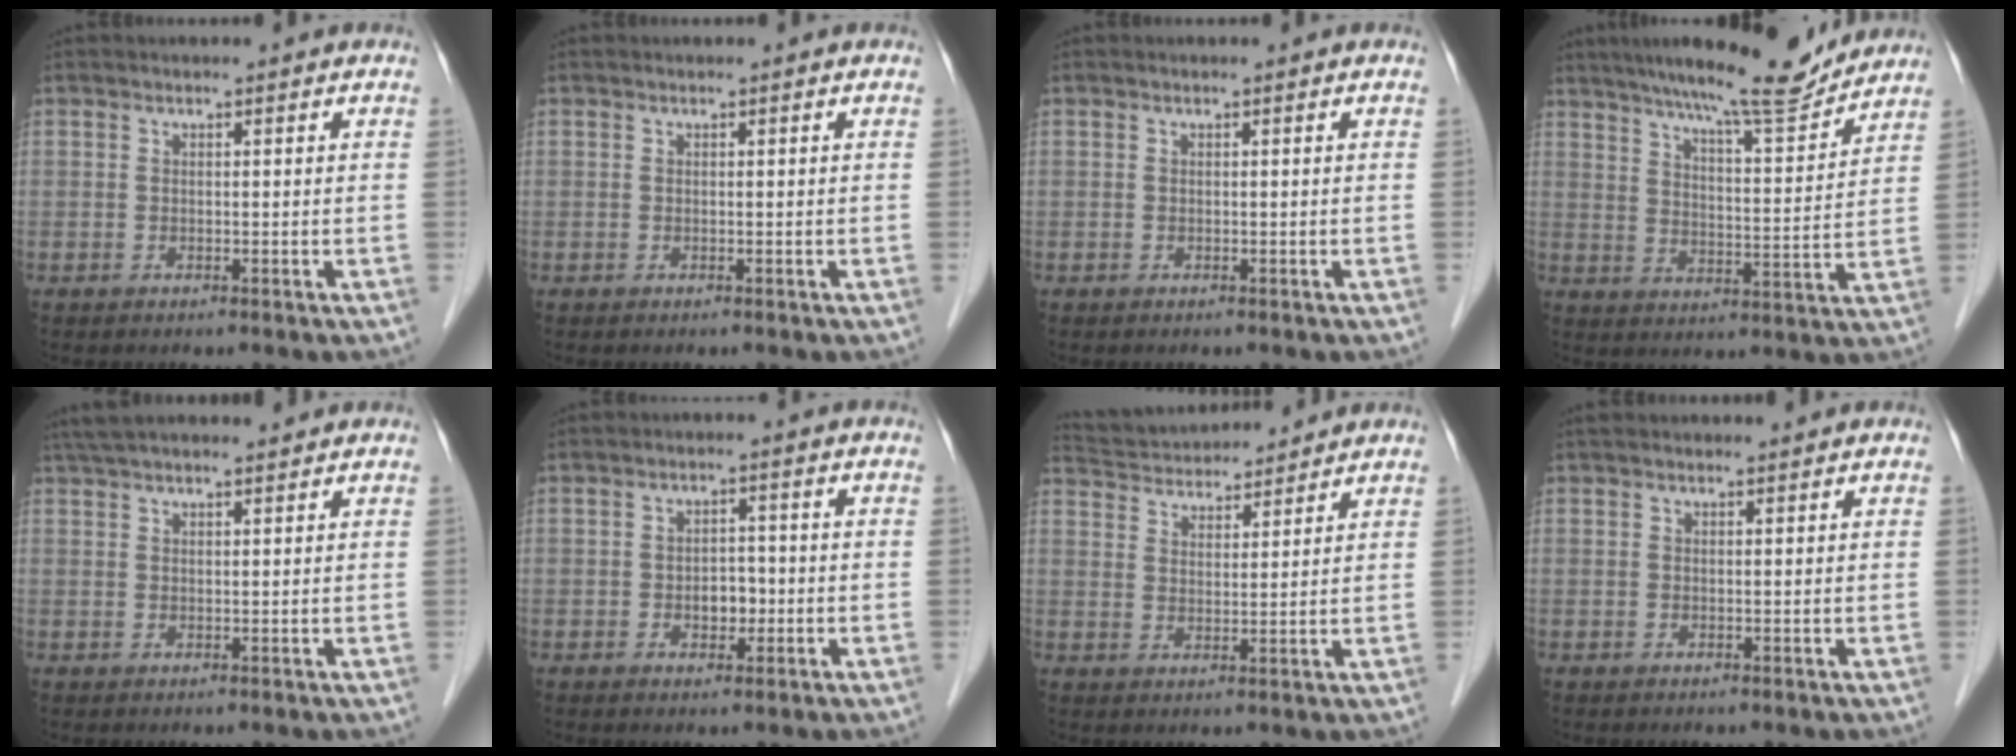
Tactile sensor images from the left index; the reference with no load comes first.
{"total": 0.0}
{"total": 0.0}
{"total": 14.0, "force": [12.6, 1.0, 6.1], "torque": [-0.097, -0.006, 0.186]}
{"total": 9.4, "force": [8.2, 1.1, 4.4], "torque": [-0.072, 0.035, 0.124]}
{"total": 3.2, "force": [-0.8, 2.1, 2.3], "torque": [-0.031, 0.006, -0.008]}
{"total": 11.1, "force": [10.7, 1.8, 2.6], "torque": [-0.053, 0.029, 0.175]}
{"total": 1.7, "force": [1.6, 0.2, 0.6], "torque": [-0.009, 0.018, 0.026]}